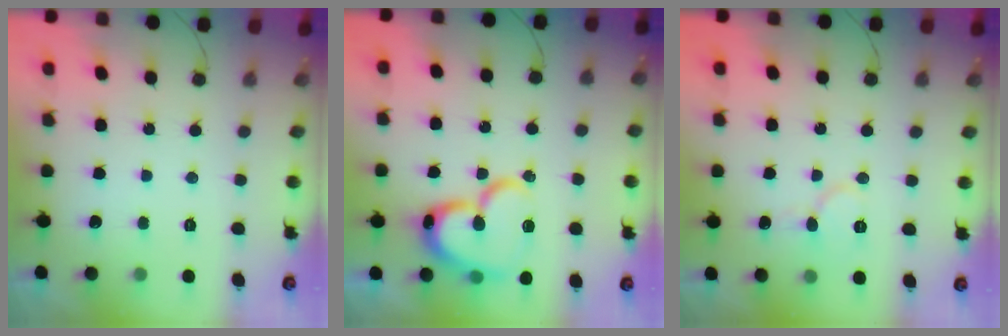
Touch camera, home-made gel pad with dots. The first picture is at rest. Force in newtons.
{"total": 19.2, "press": 19.1, "slide": 2.0}
{"total": 6.1, "press": 6.1, "slide": 0.5}